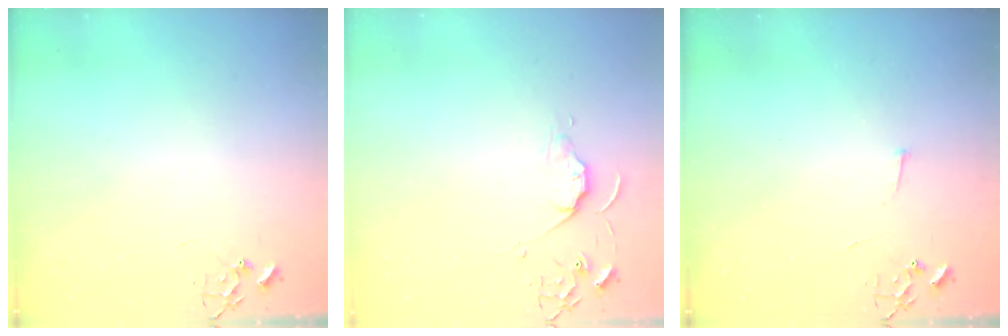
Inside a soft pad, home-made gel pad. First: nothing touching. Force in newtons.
{"total": 6.1, "press": 6.0, "slide": 0.6}
{"total": 2.9, "press": 2.9, "slide": 0.4}